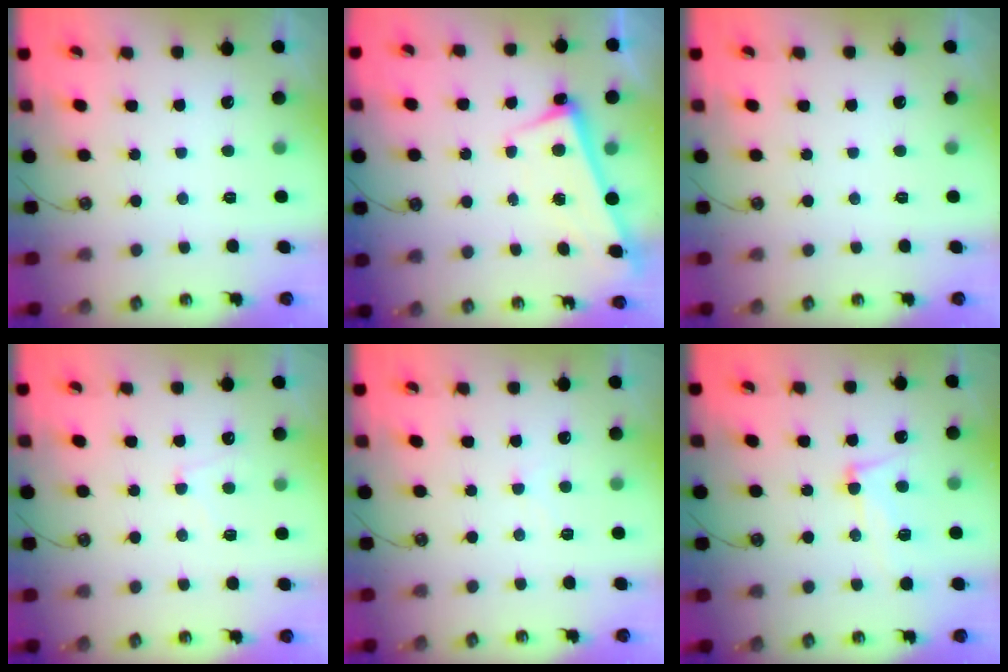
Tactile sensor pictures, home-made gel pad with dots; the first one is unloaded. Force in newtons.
{"total": 2.6, "press": 2.5, "slide": 0.7}
{"total": 0.0}
{"total": 1.0, "press": 0.9, "slide": 0.5}
{"total": 1.0, "press": 1.0, "slide": 0.3}
{"total": 10.6, "press": 10.4, "slide": 1.9}